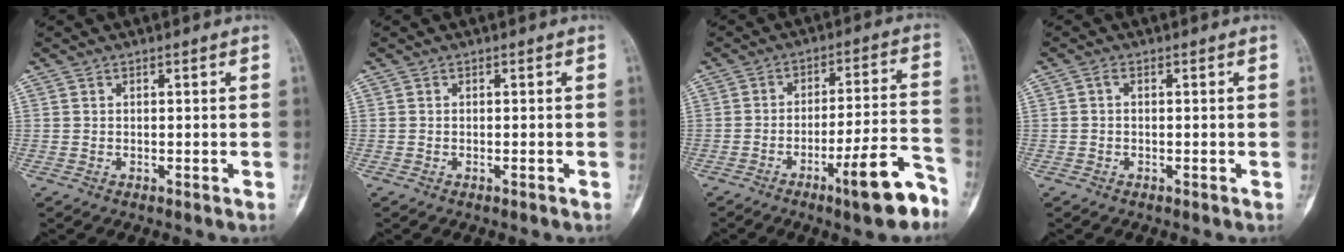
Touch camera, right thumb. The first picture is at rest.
{"total": 0.0}
{"total": 12.4, "force": [-7.5, 2.1, 9.7], "torque": [-0.139, 0.055, -0.110]}
{"total": 0.8, "force": [0.0, 0.5, 0.7], "torque": [-0.011, 0.002, -0.005]}